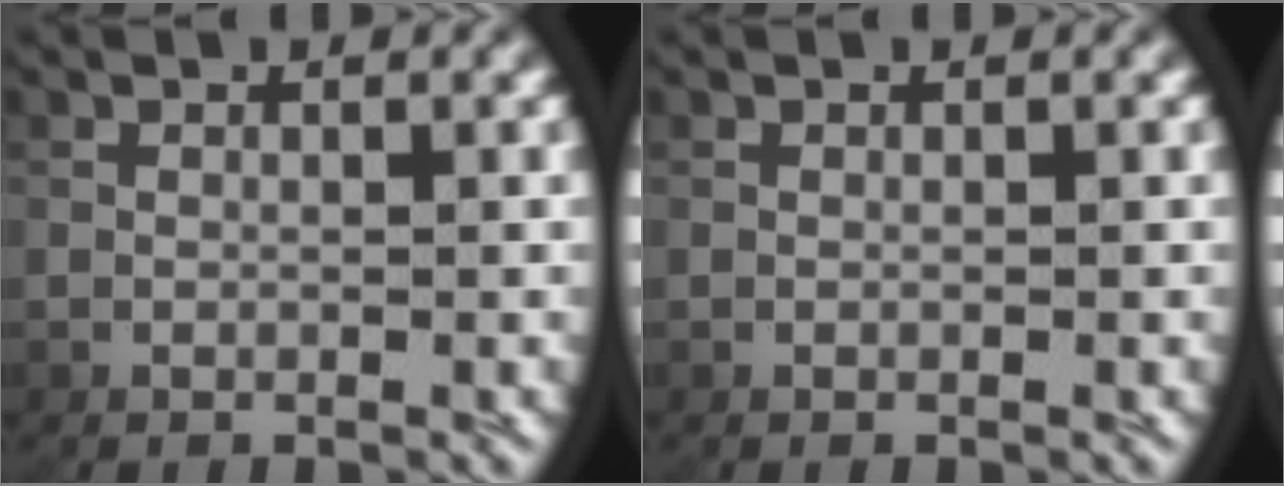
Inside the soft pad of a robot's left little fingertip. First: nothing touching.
{"total": 0.0}